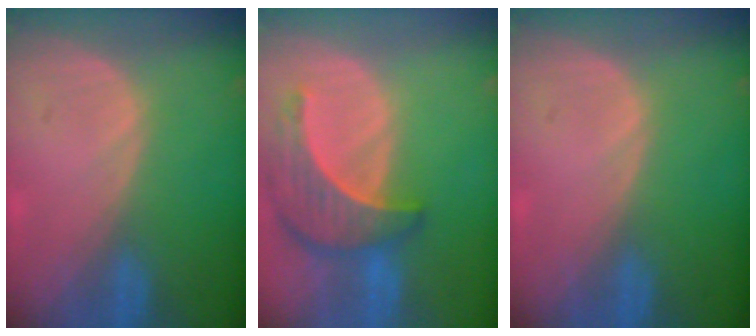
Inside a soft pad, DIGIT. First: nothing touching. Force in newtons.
{"total": 8.4, "press": 7.8, "slide": 3.3}
{"total": 0.0}